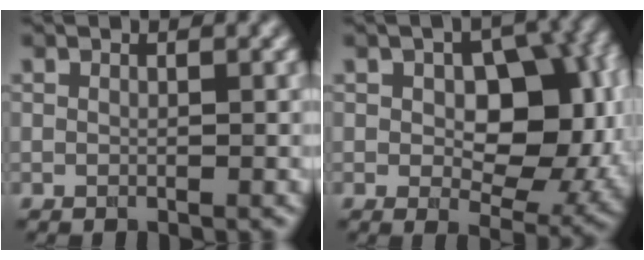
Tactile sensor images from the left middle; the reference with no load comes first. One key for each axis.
{"total": 10.5, "fx": 0.6, "fy": 6.2, "fz": 8.5, "tx": -0.120, "ty": -0.004, "tz": 0.016}